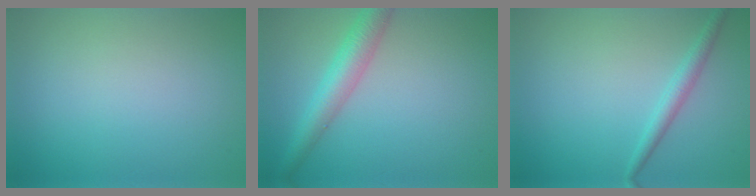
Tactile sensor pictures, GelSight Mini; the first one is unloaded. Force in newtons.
{"total": 4.2, "press": 4.2, "slide": 0.1}
{"total": 1.8, "press": 1.8, "slide": 0.0}